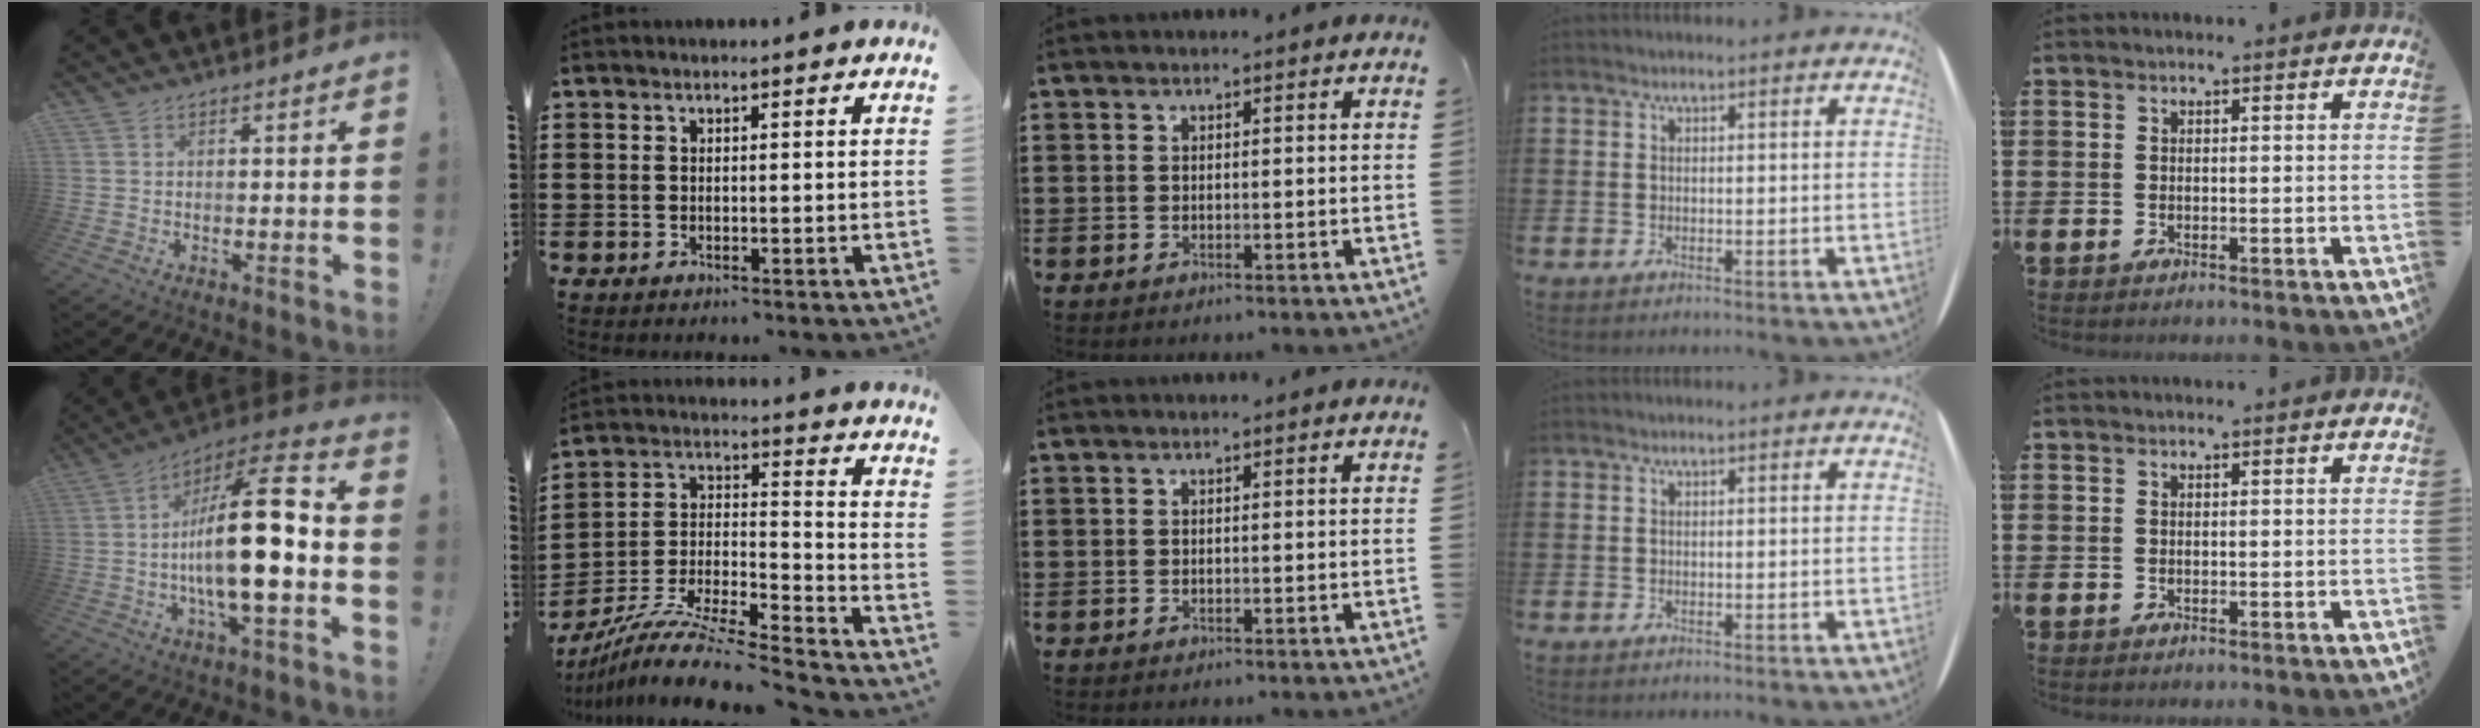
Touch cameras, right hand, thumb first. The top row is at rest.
{"thumb": {"total": 23.3, "force": [-2.8, 6.8, 22.1], "torque": [-0.374, 0.014, -0.049]}, "index": {"total": 10.2, "force": [-9.3, 0.5, 4.2], "torque": [-0.075, 0.008, -0.187]}}